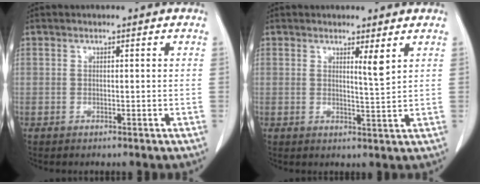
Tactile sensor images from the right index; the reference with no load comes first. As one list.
[{"total": 2.5, "force": [1.4, -0.3, 2.0], "torque": [-0.035, -0.012, 0.024]}]